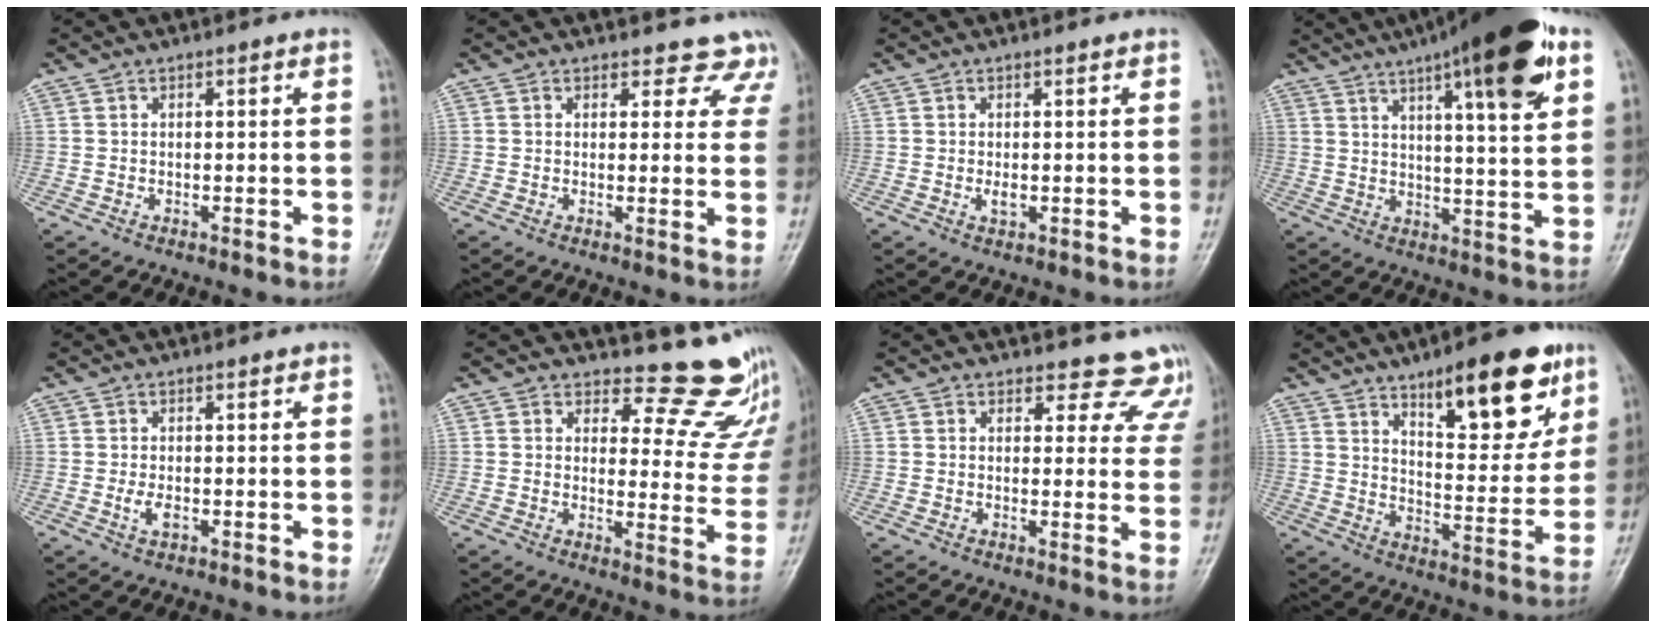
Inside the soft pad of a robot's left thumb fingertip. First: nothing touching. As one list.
[{"total": 6.9, "force": [5.9, 3.5, 0.1], "torque": [0.053, -0.025, 0.040]}, {"total": 1.6, "force": [0.1, 0.9, 1.4], "torque": [-0.024, -0.004, 0.004]}, {"total": 20.2, "force": [10.8, 4.1, 16.5], "torque": [-0.231, -0.021, 0.156]}, {"total": 2.2, "force": [-0.3, 1.2, 1.9], "torque": [-0.038, -0.004, -0.005]}, {"total": 13.4, "force": [12.6, 4.2, 1.9], "torque": [0.023, -0.139, 0.129]}, {"total": 9.9, "force": [9.0, 4.2, -0.3], "torque": [0.064, -0.053, 0.068]}, {"total": 18.5, "force": [10.8, 6.7, 13.5], "torque": [-0.144, -0.058, 0.165]}]